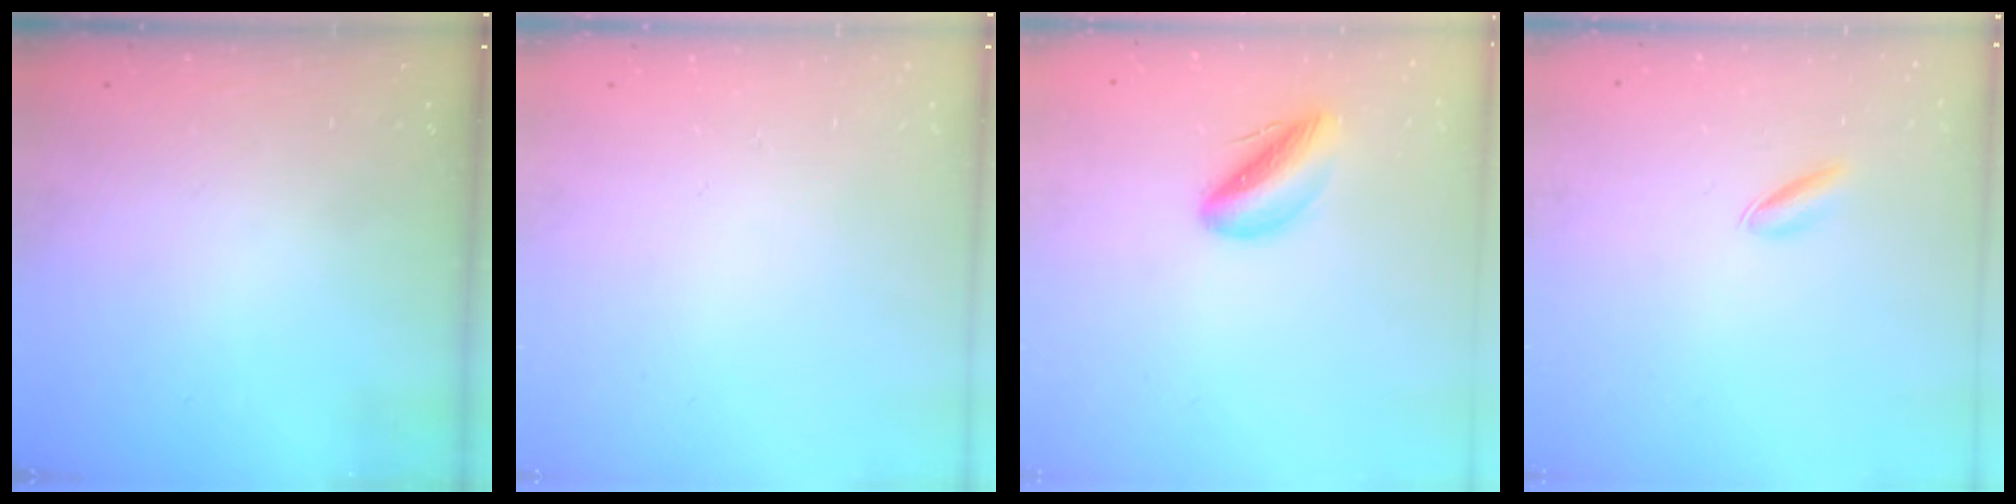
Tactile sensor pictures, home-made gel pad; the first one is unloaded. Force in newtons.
{"total": 0.0}
{"total": 8.8, "press": 8.6, "slide": 1.5}
{"total": 3.1, "press": 2.9, "slide": 1.1}